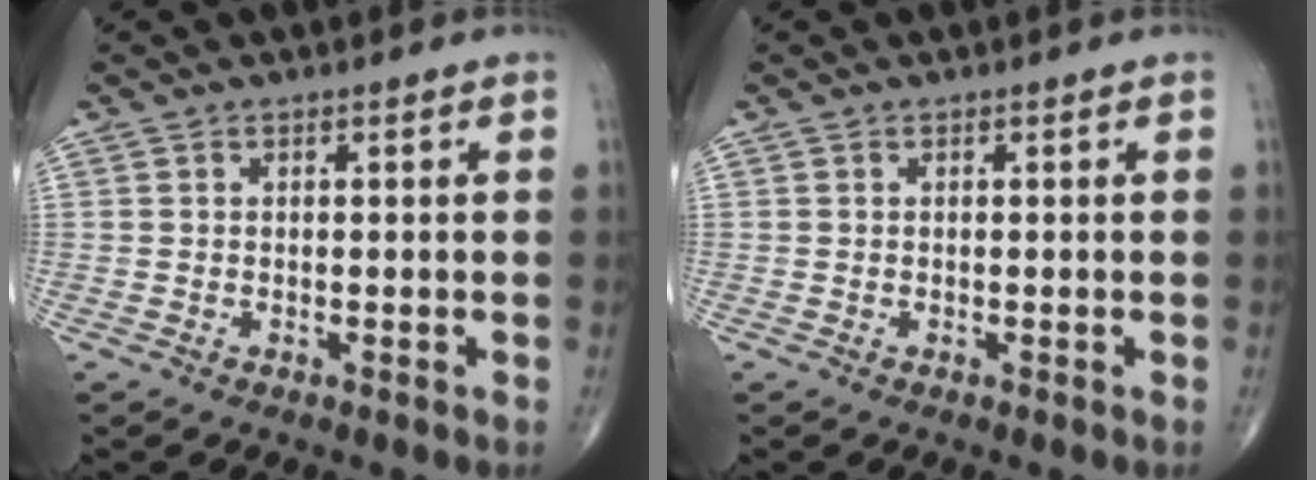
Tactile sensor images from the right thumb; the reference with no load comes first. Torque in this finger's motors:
{"motor_torque": [-0.22, 0.08, -0.01, 0.04, 0.01]}